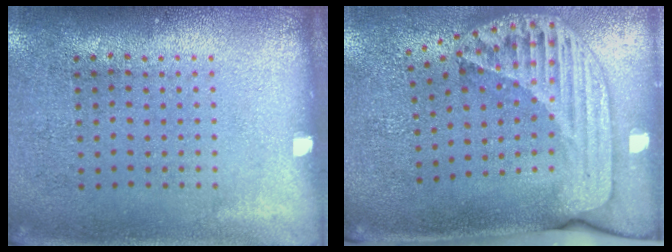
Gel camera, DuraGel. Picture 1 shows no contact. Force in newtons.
{"total": 2.5, "press": 1.8, "slide": 1.8}